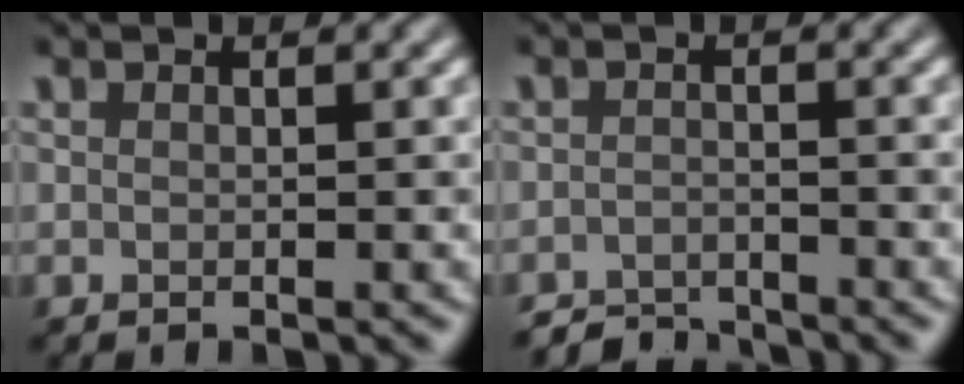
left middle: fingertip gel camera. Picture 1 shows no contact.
{"total": 2.6, "force": [-2.6, 0.4, 0.2], "torque": [-0.001, 0.001, -0.050]}